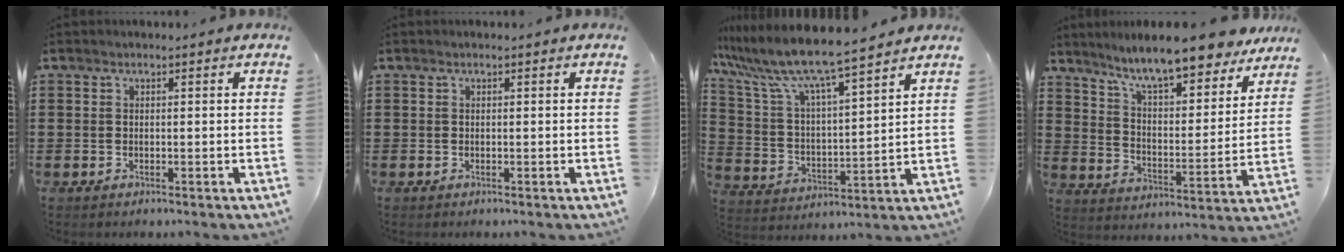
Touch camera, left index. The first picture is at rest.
{"total": 0.0}
{"total": 8.3, "force": [7.3, -0.2, 3.9], "torque": [-0.108, -0.051, 0.120]}
{"total": 10.7, "force": [9.3, 0.2, 5.2], "torque": [-0.125, -0.056, 0.156]}